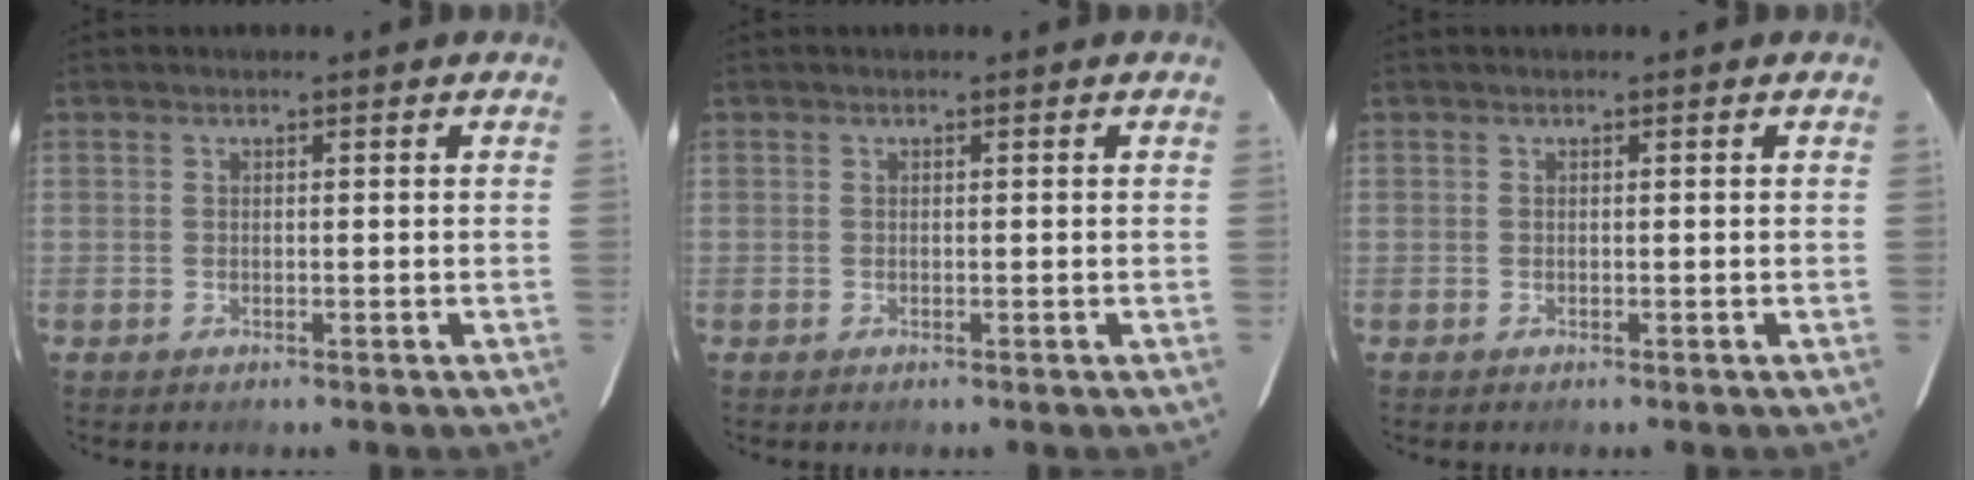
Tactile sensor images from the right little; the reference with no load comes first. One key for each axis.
{"total": 0.0}
{"total": 0.0}